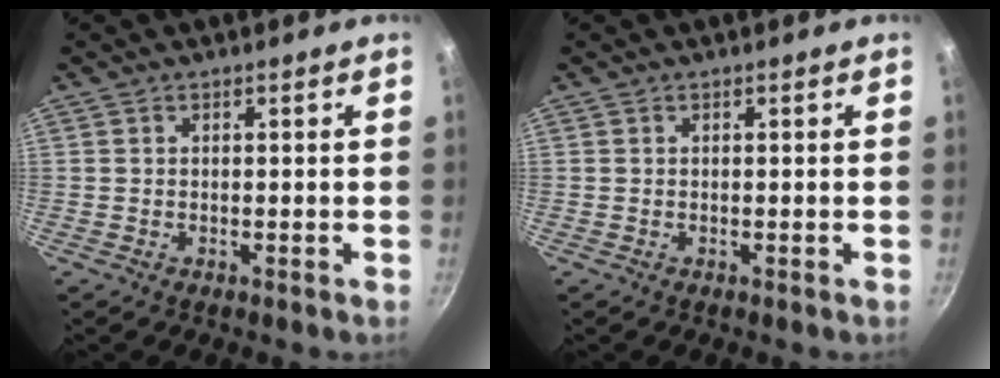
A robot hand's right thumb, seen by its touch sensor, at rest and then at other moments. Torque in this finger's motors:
{"motor_torque": [0.00, 0.00, 0.01, -0.01, 0.01]}